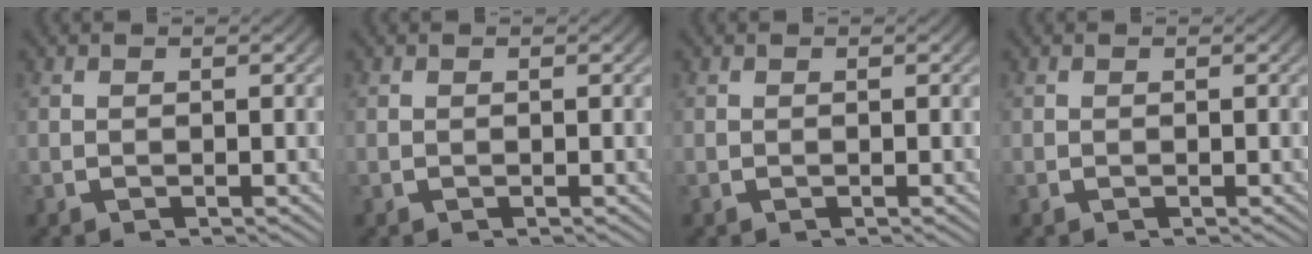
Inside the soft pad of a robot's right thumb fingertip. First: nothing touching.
{"total": 0.0}
{"total": 0.0}
{"total": 0.0}